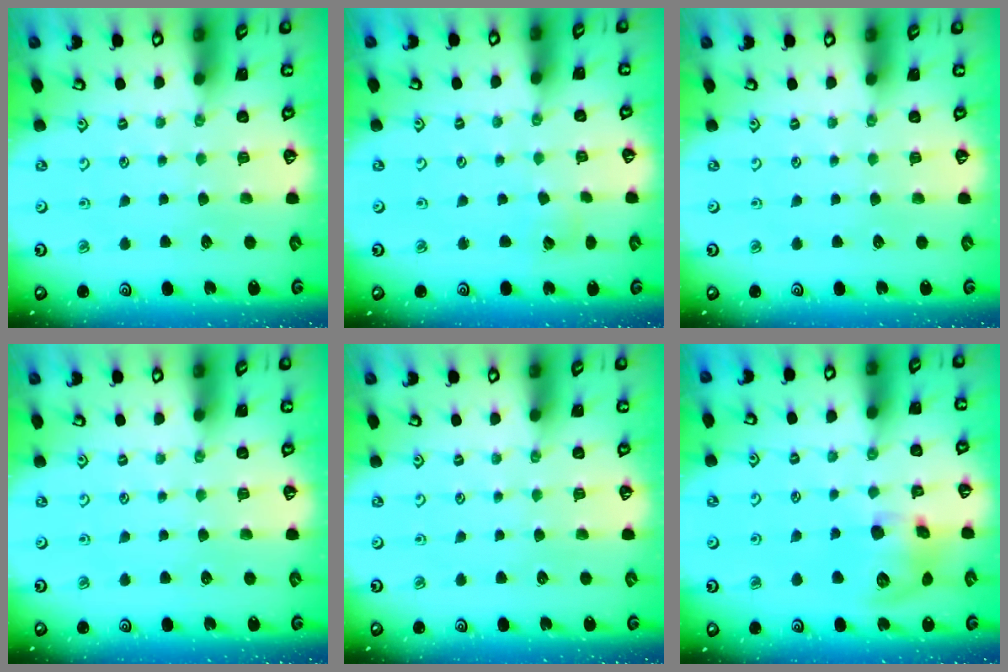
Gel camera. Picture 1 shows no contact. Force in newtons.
{"total": 3.0, "press": 3.0, "slide": 0.4}
{"total": 0.0}
{"total": 0.0}
{"total": 0.0}
{"total": 11.6, "press": 11.5, "slide": 1.8}